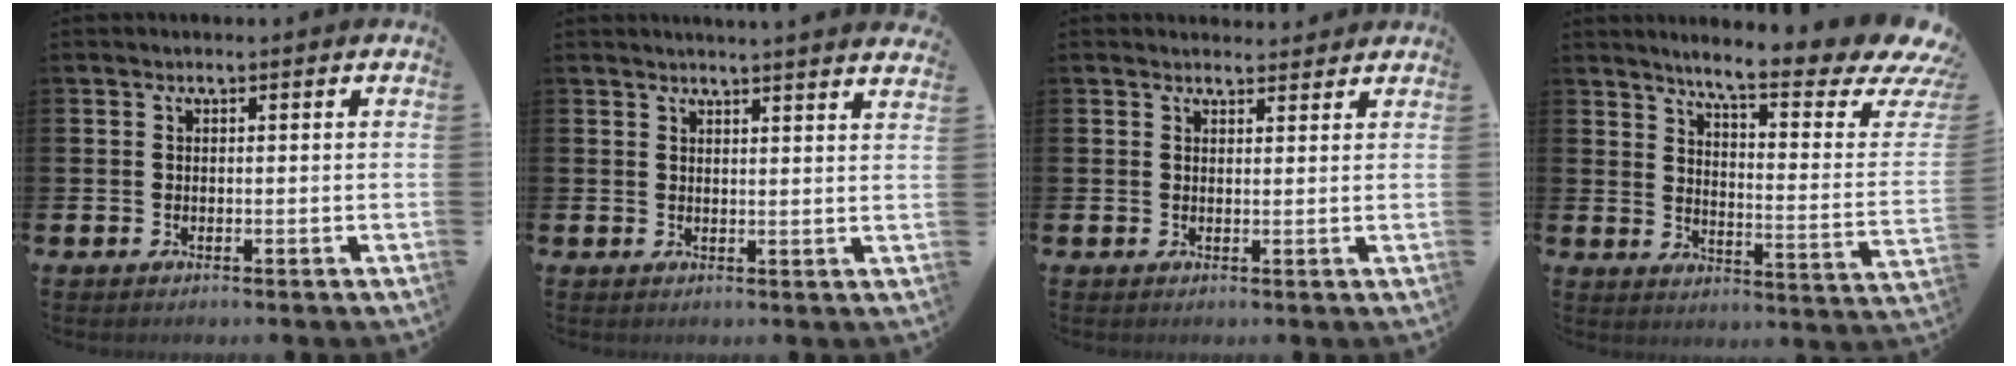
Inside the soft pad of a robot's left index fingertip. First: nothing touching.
{"total": 2.7, "force": [2.7, -0.7, -0.1], "torque": [0.002, -0.018, 0.048]}
{"total": 1.9, "force": [1.8, 0.3, -0.1], "torque": [0.005, -0.010, 0.032]}
{"total": 8.6, "force": [6.3, 1.3, 5.7], "torque": [-0.102, -0.056, 0.095]}